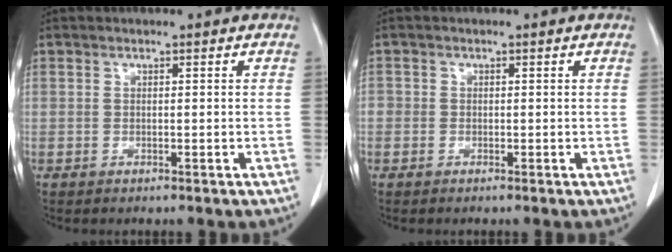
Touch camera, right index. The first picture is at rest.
{"total": 1.3, "force": [-0.5, 1.2, 0.3], "torque": [-0.004, 0.006, -0.012]}